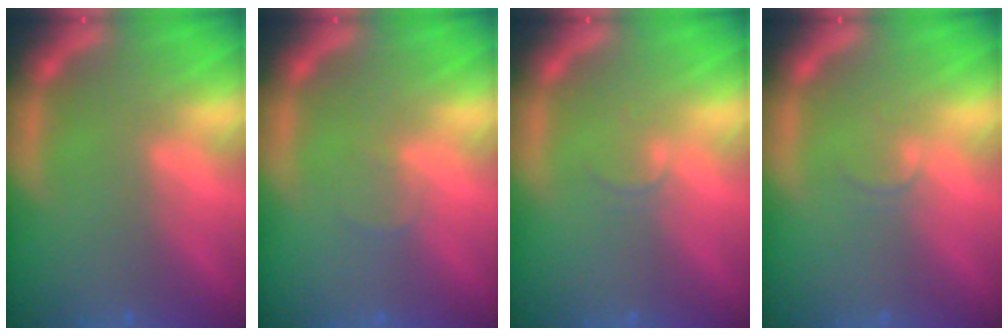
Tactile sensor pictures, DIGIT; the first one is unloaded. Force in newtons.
{"total": 1.0}
{"total": 1.0}
{"total": 1.0}